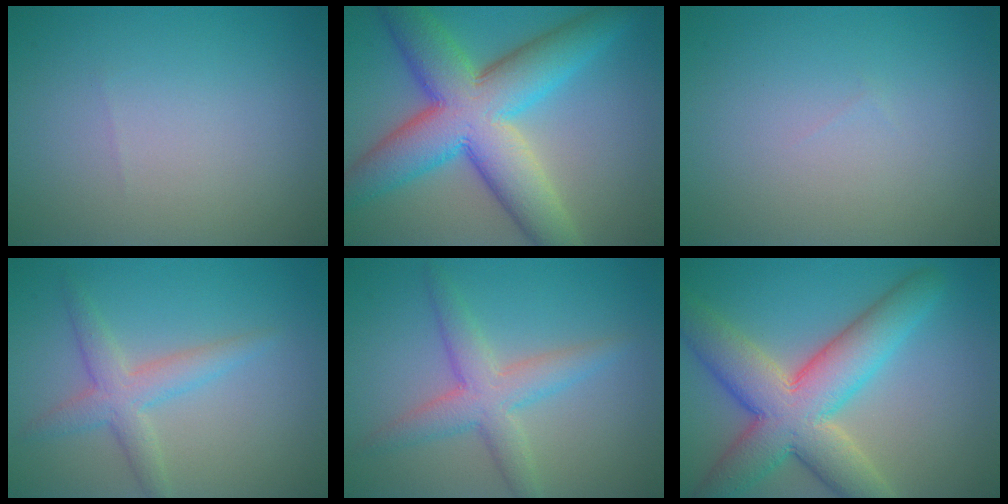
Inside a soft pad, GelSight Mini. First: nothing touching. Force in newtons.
{"total": 11.8, "press": 11.8, "slide": 0.3}
{"total": 0.0}
{"total": 3.2, "press": 3.2, "slide": 0.2}
{"total": 4.1, "press": 4.1, "slide": 0.1}
{"total": 9.9, "press": 9.8, "slide": 0.6}